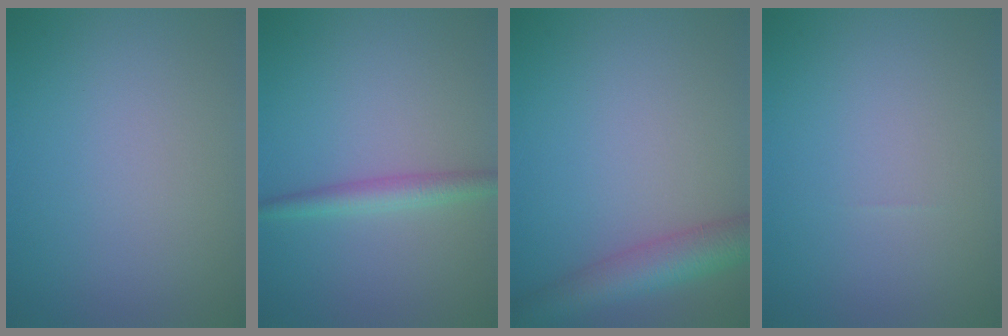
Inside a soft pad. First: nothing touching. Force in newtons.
{"total": 2.2, "press": 2.2, "slide": 0.1}
{"total": 4.9, "press": 4.9, "slide": 0.2}
{"total": 0.0}